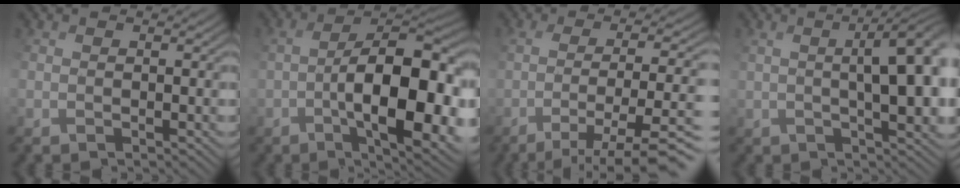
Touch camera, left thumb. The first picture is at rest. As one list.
[{"total": 14.3, "force": [-4.6, 5.8, 12.3], "torque": [-0.178, 0.004, -0.061]}, {"total": 9.6, "force": [-4.6, 2.6, 8.0], "torque": [-0.130, 0.003, -0.060]}, {"total": 8.5, "force": [1.0, 2.8, 8.0], "torque": [-0.091, 0.013, 0.021]}]